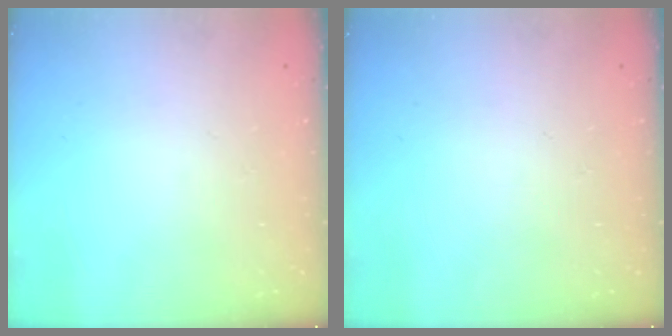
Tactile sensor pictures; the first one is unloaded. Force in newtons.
{"total": 0.0}